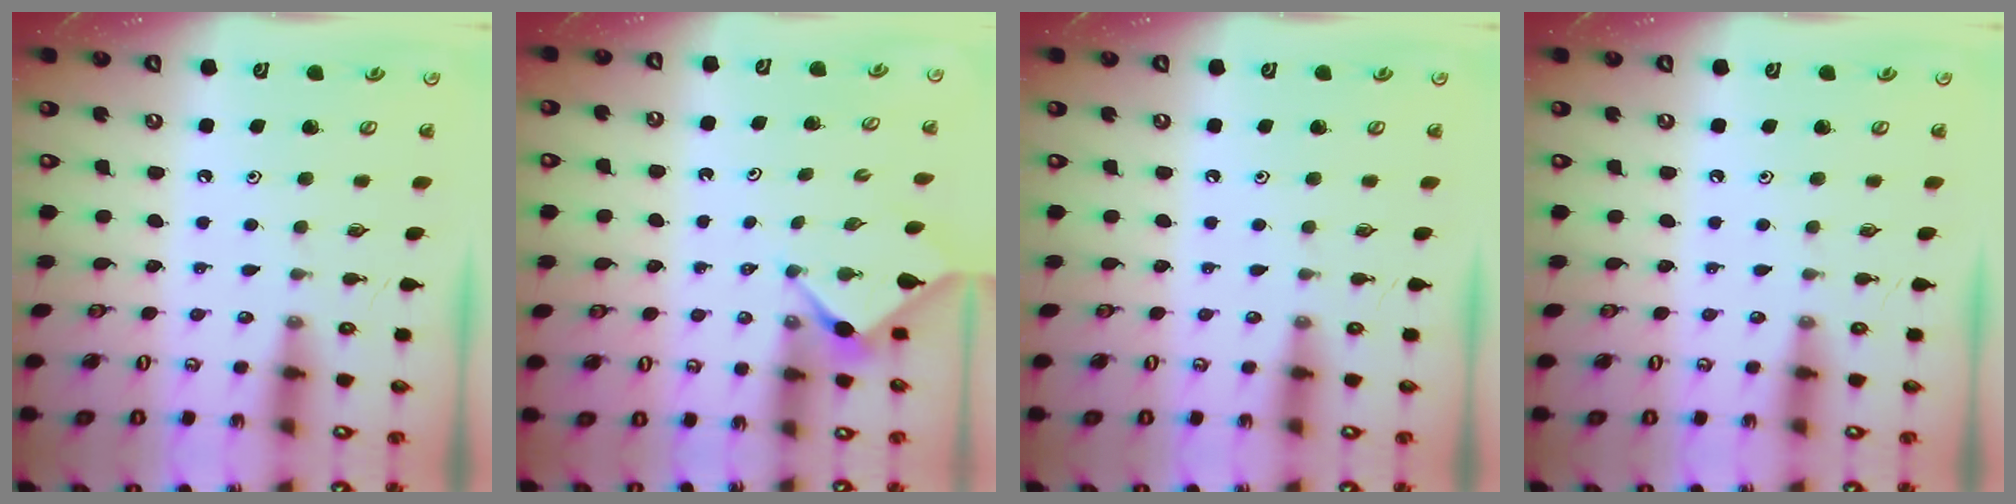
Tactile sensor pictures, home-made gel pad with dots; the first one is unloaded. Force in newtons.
{"total": 2.9, "press": 2.8, "slide": 0.4}
{"total": 0.0}
{"total": 0.0}